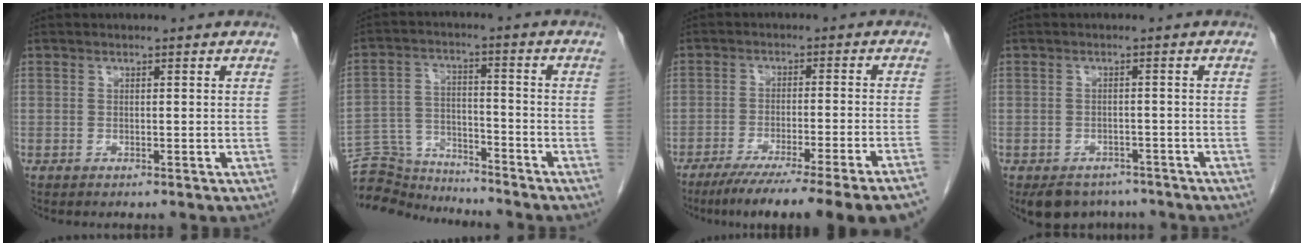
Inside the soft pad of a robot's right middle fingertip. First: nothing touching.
{"total": 10.8, "force": [-10.6, 1.8, 0.3], "torque": [-0.008, 0.028, -0.189]}
{"total": 19.3, "force": [-15.7, -0.8, 11.1], "torque": [-0.109, -0.041, -0.223]}
{"total": 6.5, "force": [-5.4, 3.4, 1.1], "torque": [-0.009, -0.003, -0.072]}